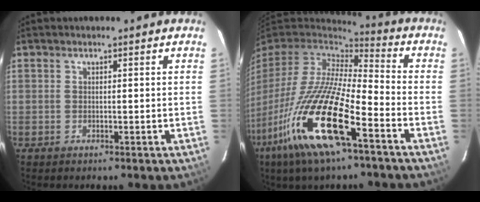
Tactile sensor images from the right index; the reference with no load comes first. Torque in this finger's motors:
{"motor_torque": [1.75, -0.39, 1.05, 0.21]}